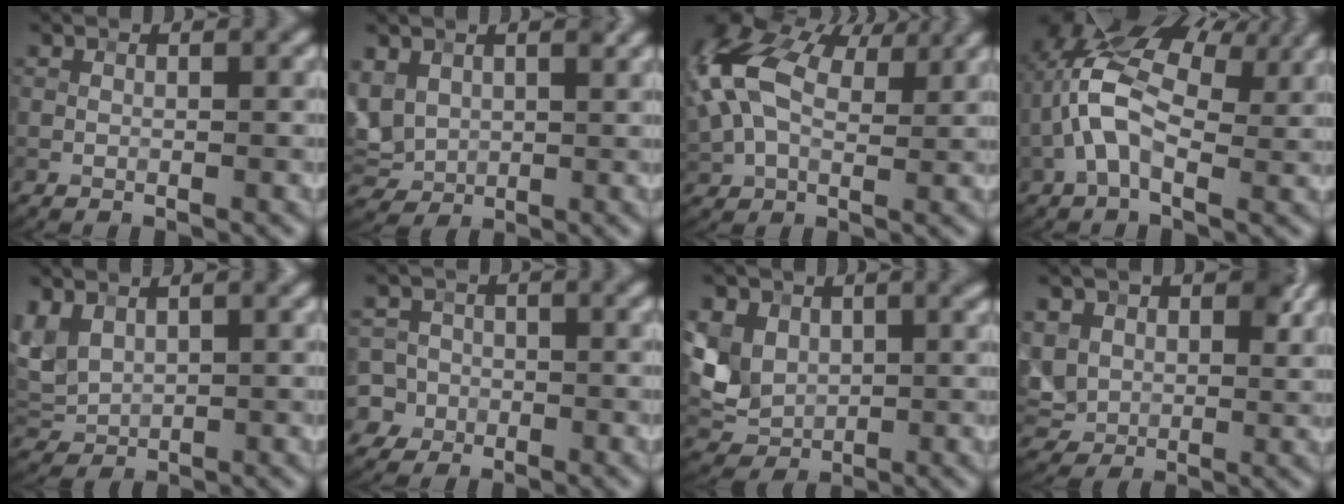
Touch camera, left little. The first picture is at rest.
{"total": 4.8, "force": [1.8, 3.6, 2.5], "torque": [-0.079, 0.002, 0.039]}
{"total": 12.2, "force": [4.3, 7.1, 8.9], "torque": [-0.217, 0.024, 0.071]}
{"total": 9.1, "force": [0.6, 4.8, 7.6], "torque": [-0.150, 0.019, -0.003]}
{"total": 3.3, "force": [1.5, 2.2, 1.9], "torque": [-0.051, 0.005, 0.033]}
{"total": 5.1, "force": [-1.8, 4.7, 1.0], "torque": [-0.004, 0.008, -0.058]}
{"total": 5.3, "force": [1.4, 4.2, 2.8], "torque": [-0.072, 0.000, 0.026]}
{"total": 7.1, "force": [2.5, 5.5, 3.6], "torque": [-0.095, 0.006, 0.039]}